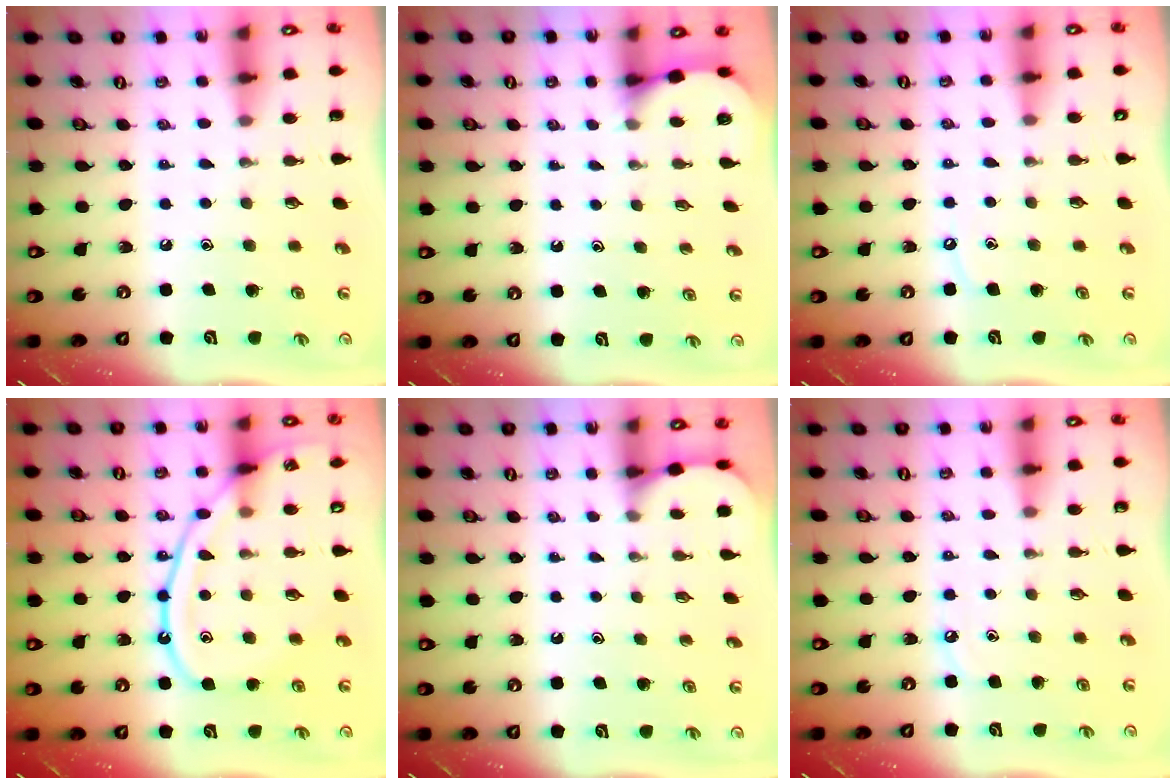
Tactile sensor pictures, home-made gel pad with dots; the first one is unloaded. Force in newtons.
{"total": 2.3, "press": 2.3, "slide": 0.2}
{"total": 3.4, "press": 3.4, "slide": 0.5}
{"total": 14.9, "press": 14.9, "slide": 1.4}
{"total": 1.8, "press": 1.8, "slide": 0.1}
{"total": 3.6, "press": 3.6, "slide": 0.3}